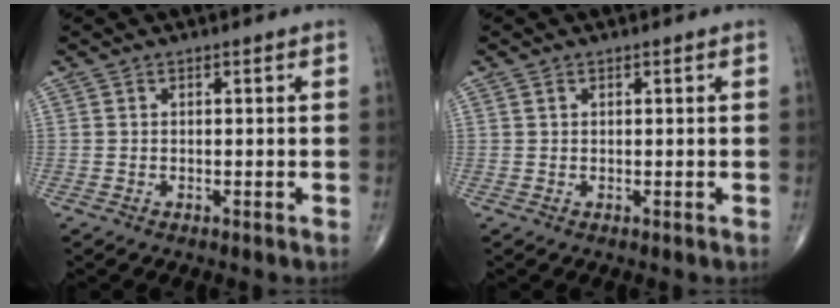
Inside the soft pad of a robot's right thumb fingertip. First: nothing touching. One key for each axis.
{"total": 0.5, "fx": 0.3, "fy": 0.4, "fz": 0.2, "tx": -0.004, "ty": 0.001, "tz": 0.006}